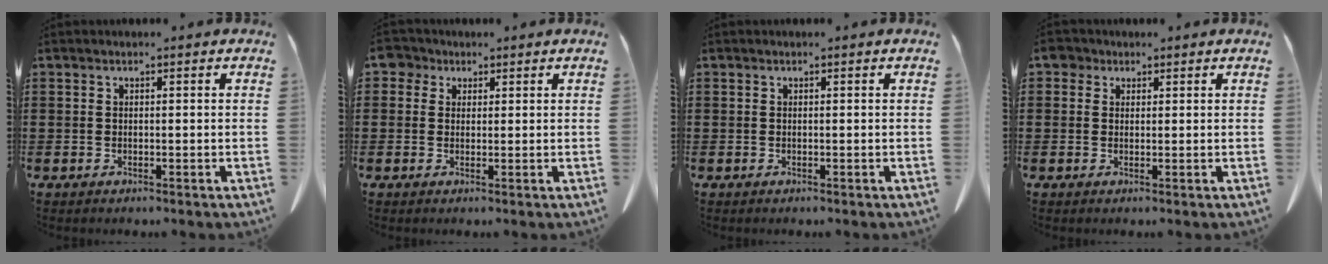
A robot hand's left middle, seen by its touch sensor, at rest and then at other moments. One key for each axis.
{"total": 2.9, "fx": 1.5, "fy": 2.3, "fz": 0.9, "tx": -0.030, "ty": 0.012, "tz": 0.027}
{"total": 0.0}
{"total": 2.1, "fx": 1.2, "fy": 1.6, "fz": 0.7, "tx": -0.021, "ty": 0.008, "tz": 0.021}